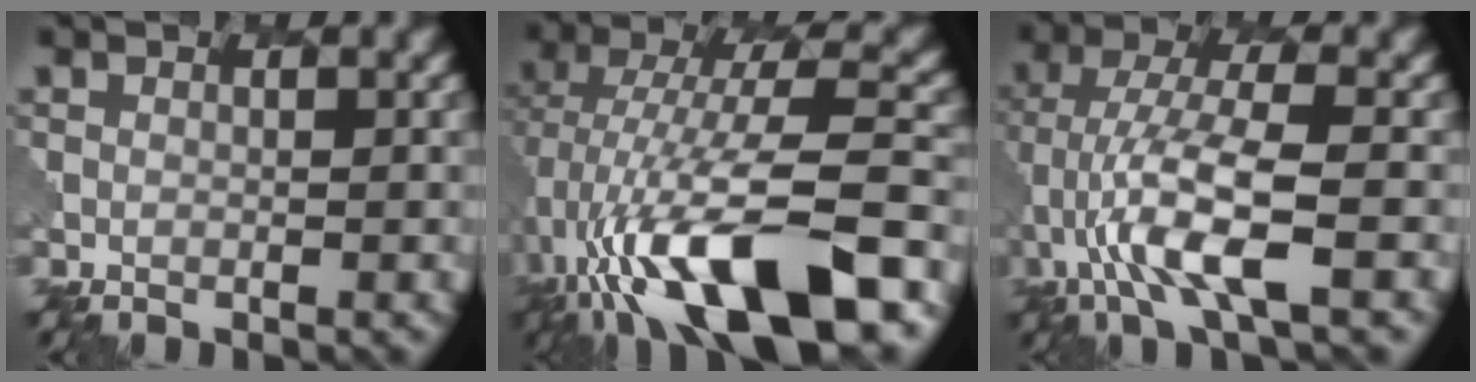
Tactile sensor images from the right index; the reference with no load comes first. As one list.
[{"total": 13.3, "force": [-4.9, 4.1, 11.6], "torque": [-0.202, 0.020, -0.071]}, {"total": 7.4, "force": [-2.4, 1.8, 6.8], "torque": [-0.131, 0.008, -0.050]}]